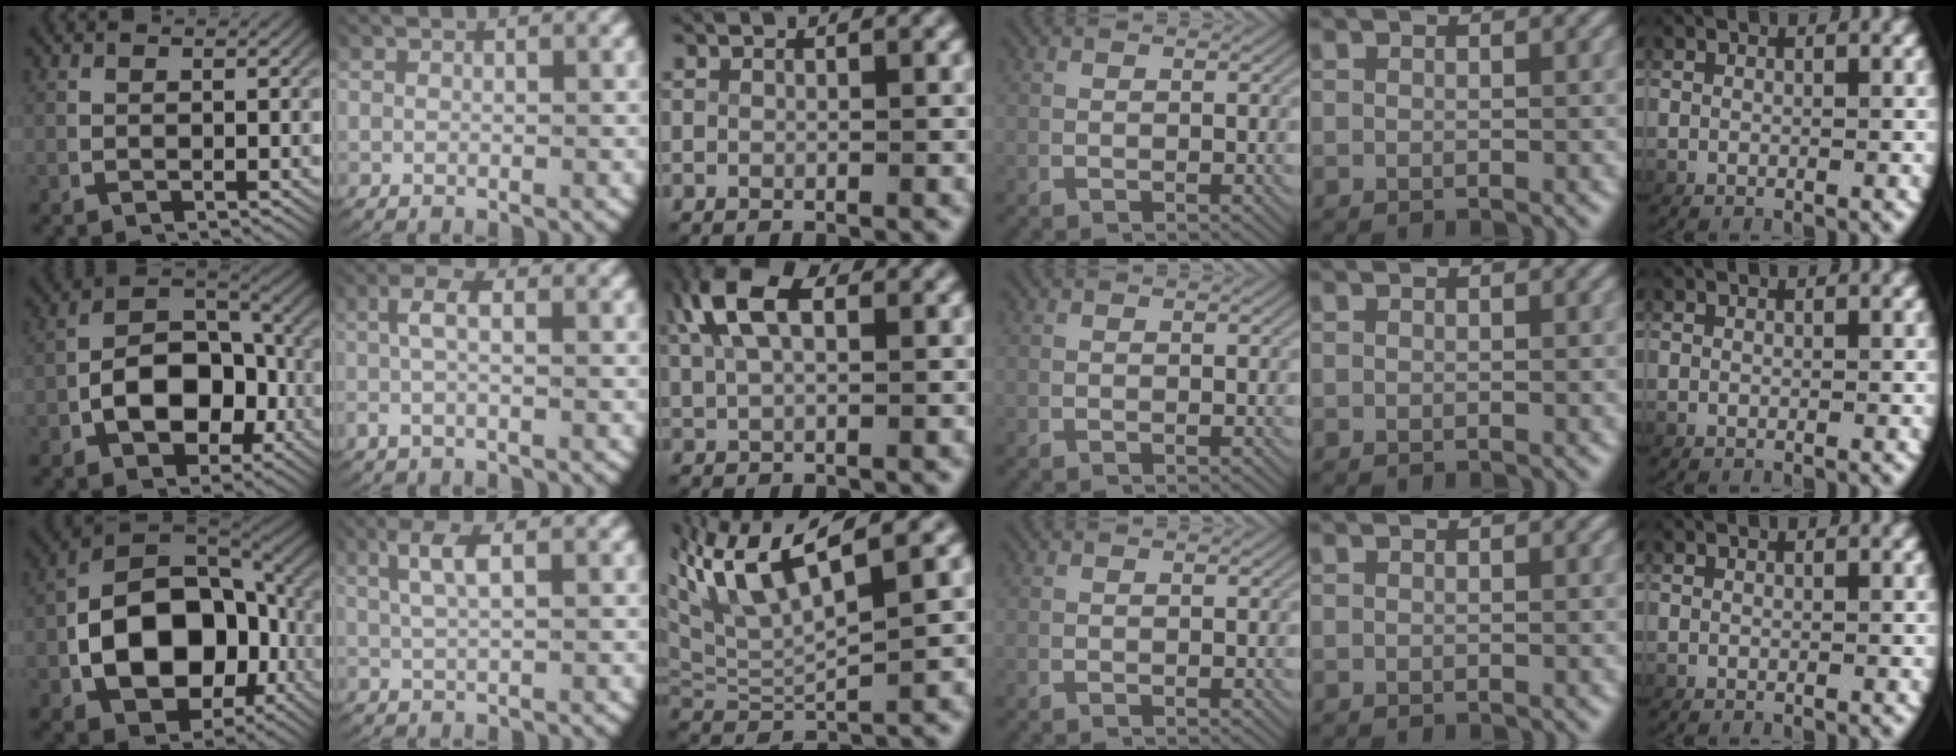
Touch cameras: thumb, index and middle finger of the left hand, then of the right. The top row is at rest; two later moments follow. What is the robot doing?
{"motion": "lift_and_place", "object": "photo album"}